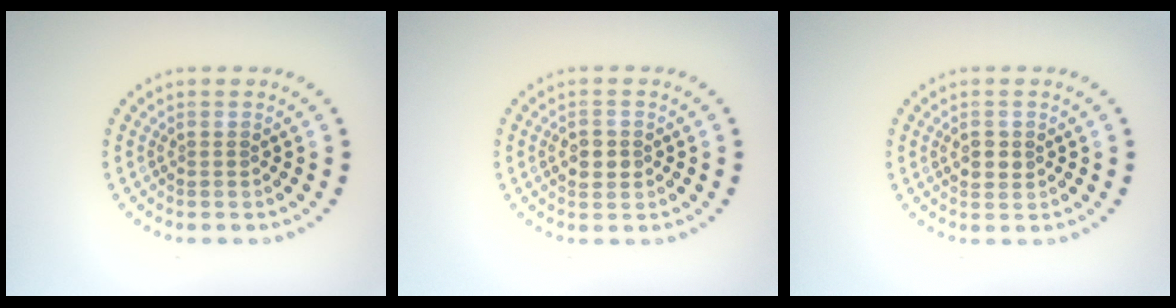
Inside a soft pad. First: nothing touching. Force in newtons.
{"total": 2.4, "press": 2.4, "slide": 0.0}
{"total": 1.5, "press": 1.5, "slide": 0.2}